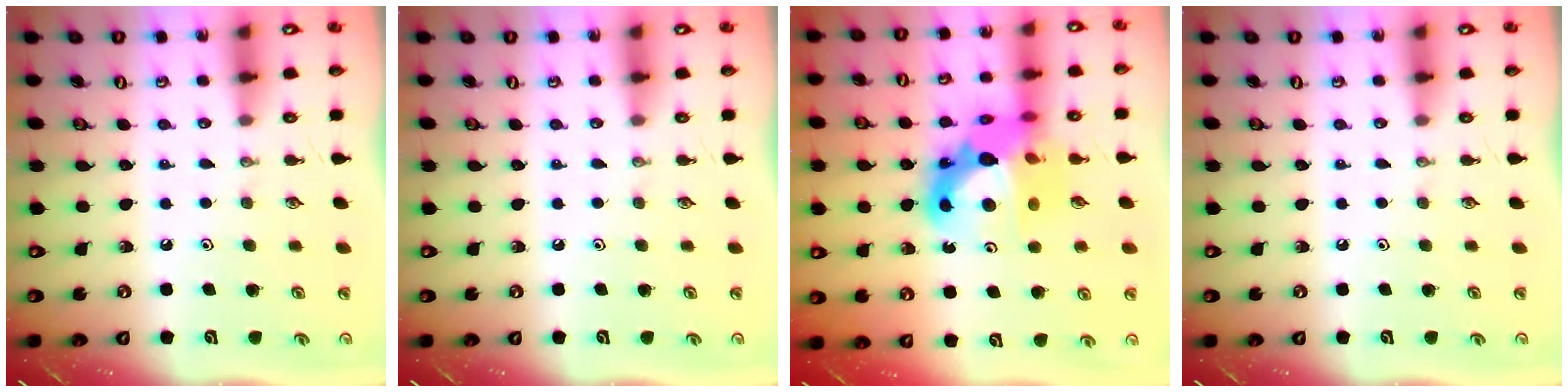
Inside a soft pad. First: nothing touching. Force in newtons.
{"total": 0.0}
{"total": 16.3, "press": 16.1, "slide": 2.9}
{"total": 0.0}